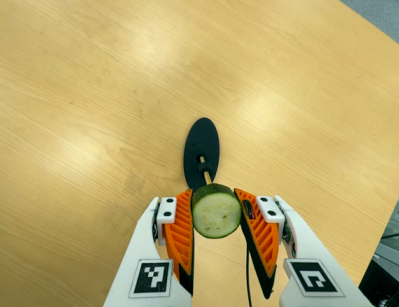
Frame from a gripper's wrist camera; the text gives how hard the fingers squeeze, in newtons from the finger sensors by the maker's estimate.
{"total": 12.0, "left": 11.2, "right": 12.7}